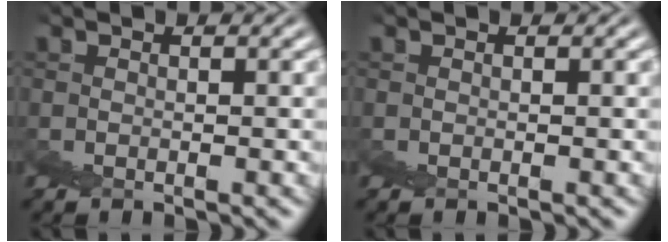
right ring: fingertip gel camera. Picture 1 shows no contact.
{"total": 0.0}